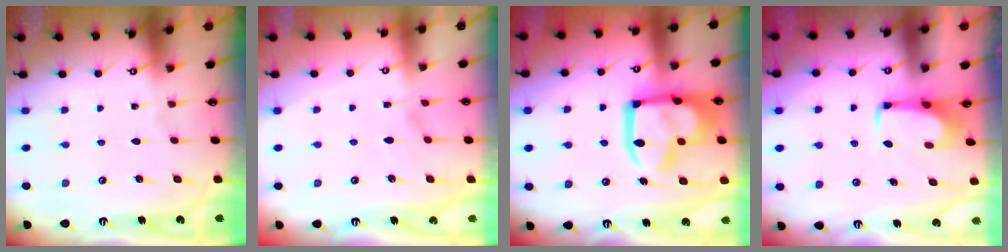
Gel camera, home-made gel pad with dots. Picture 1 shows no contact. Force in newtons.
{"total": 1.8, "press": 1.4, "slide": 1.1}
{"total": 19.4, "press": 19.3, "slide": 2.1}
{"total": 2.0, "press": 1.9, "slide": 0.6}